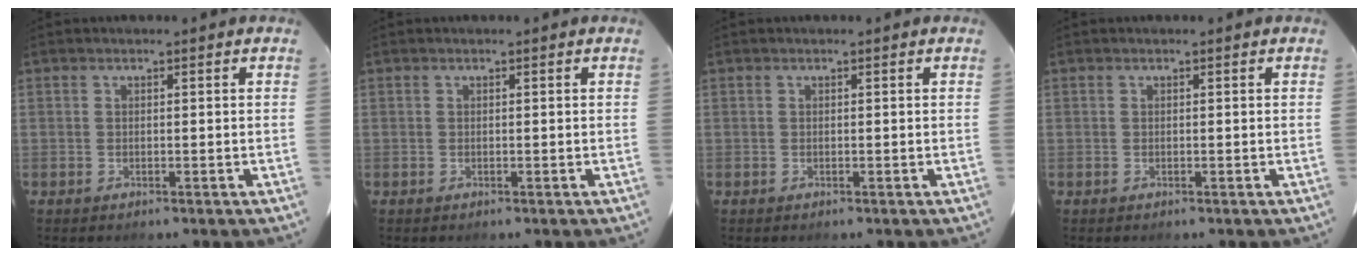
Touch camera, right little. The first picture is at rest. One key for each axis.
{"total": 0.0}
{"total": 0.0}
{"total": 0.0}